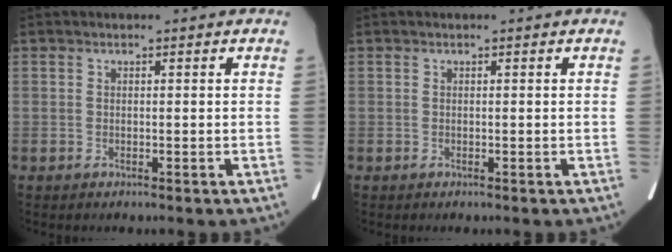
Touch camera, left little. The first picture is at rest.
{"total": 0.0}